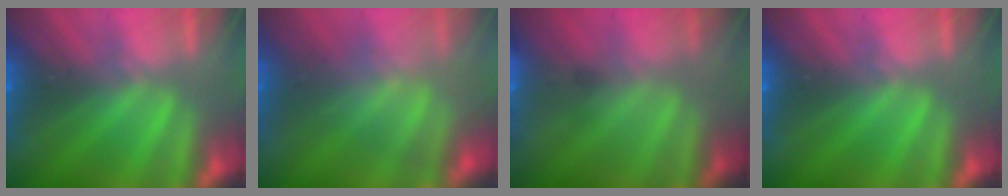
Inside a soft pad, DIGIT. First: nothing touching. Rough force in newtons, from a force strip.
{"total": 3.4}
{"total": 2.2}
{"total": 0.0}